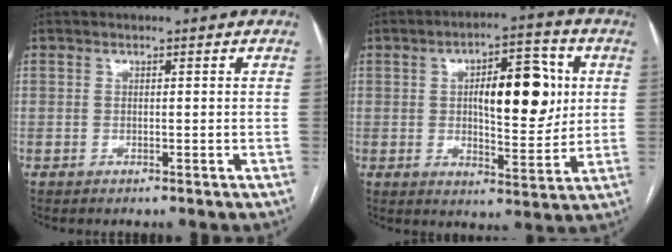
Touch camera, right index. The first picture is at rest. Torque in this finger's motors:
{"motor_torque": [1.20, 0.23, 0.29, 0.13]}